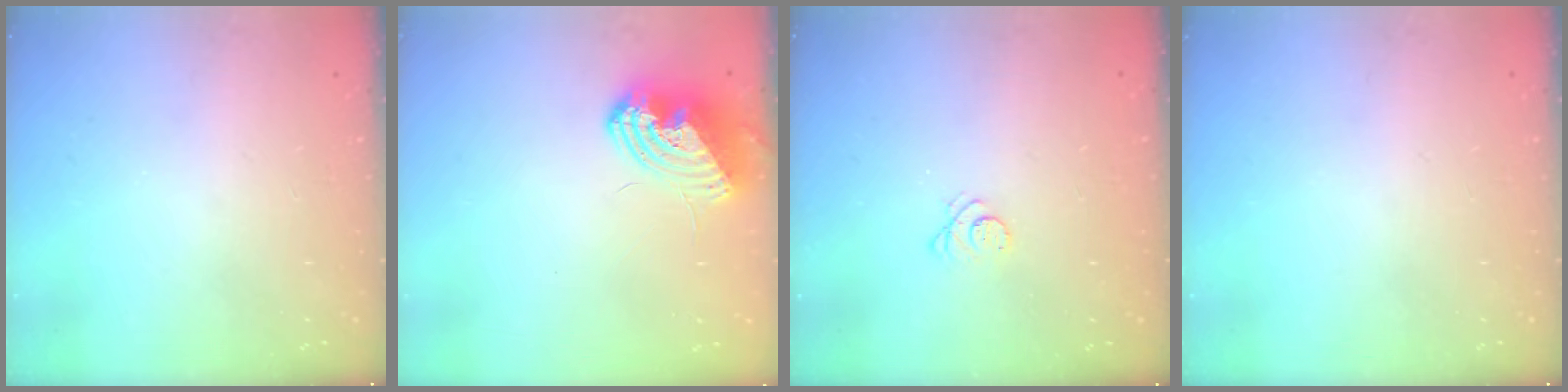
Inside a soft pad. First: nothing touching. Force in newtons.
{"total": 10.5, "press": 10.5, "slide": 1.0}
{"total": 3.0, "press": 3.0, "slide": 0.4}
{"total": 0.0}